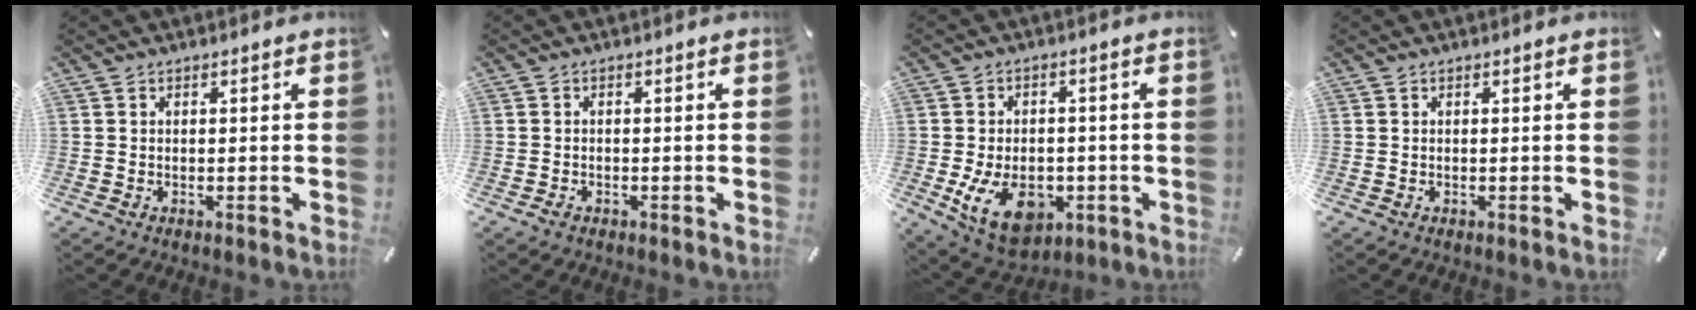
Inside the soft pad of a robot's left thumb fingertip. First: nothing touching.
{"total": 1.1, "force": [-0.6, 0.8, 0.5], "torque": [-0.010, 0.003, -0.013]}
{"total": 12.2, "force": [-3.7, 8.1, 8.3], "torque": [-0.150, 0.002, -0.063]}
{"total": 0.0}